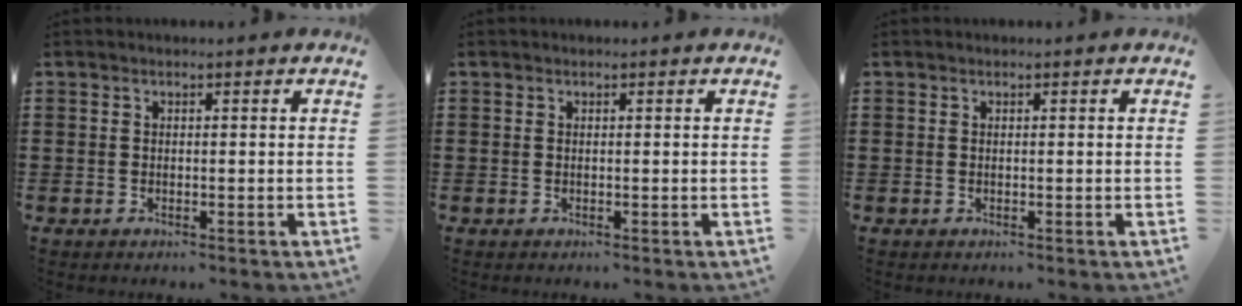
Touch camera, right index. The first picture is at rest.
{"total": 0.0}
{"total": 0.0}